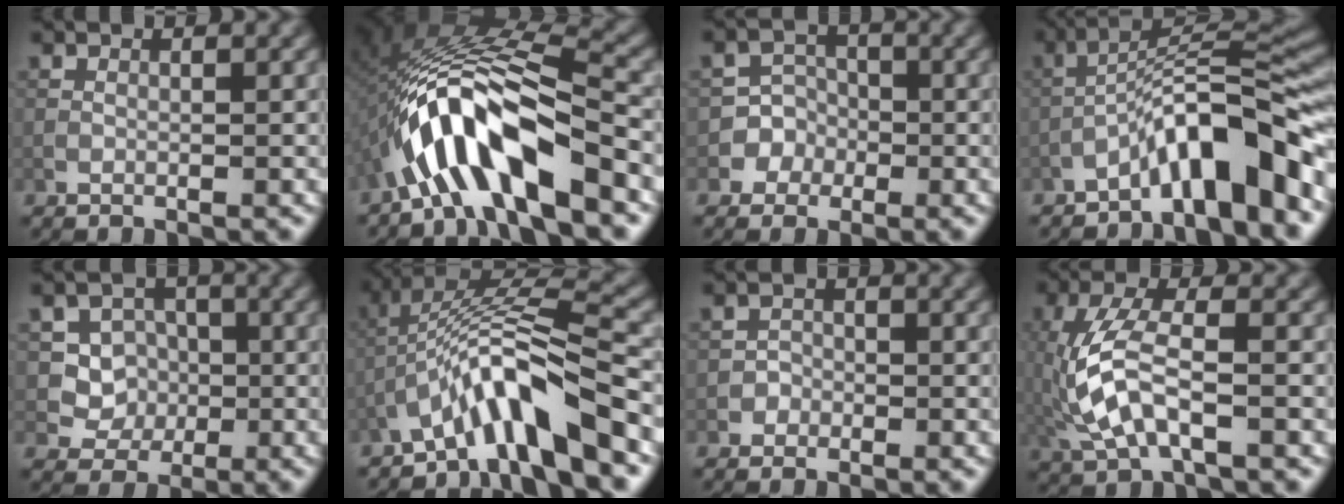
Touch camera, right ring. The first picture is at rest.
{"total": 10.2, "force": [-5.2, 2.7, 8.4], "torque": [-0.153, 0.019, -0.091]}
{"total": 3.4, "force": [-1.4, 3.1, -0.3], "torque": [0.039, 0.010, -0.037]}
{"total": 9.0, "force": [-5.5, 1.5, 6.9], "torque": [-0.109, 0.025, -0.091]}
{"total": 4.8, "force": [0.2, 4.6, 1.3], "torque": [-0.014, 0.011, 0.002]}
{"total": 8.0, "force": [-4.9, 1.4, 6.2], "torque": [-0.109, 0.020, -0.086]}
{"total": 0.8, "force": [-0.3, 0.7, -0.3], "torque": [0.012, 0.003, -0.004]}
{"total": 6.2, "force": [-1.7, 2.5, 5.4], "torque": [-0.126, 0.006, -0.031]}